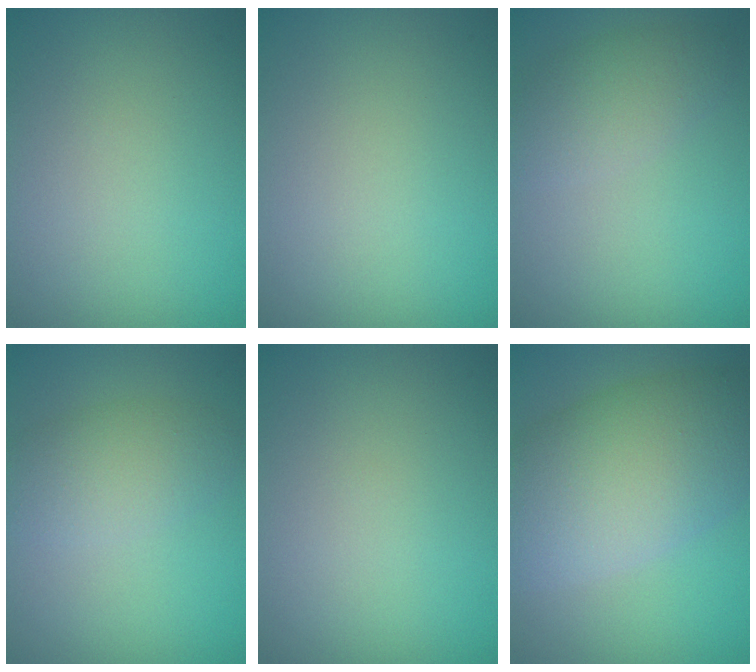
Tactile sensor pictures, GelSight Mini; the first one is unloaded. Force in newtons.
{"total": 0.0}
{"total": 3.1, "press": 3.1, "slide": 0.1}
{"total": 3.5, "press": 3.5, "slide": 0.2}
{"total": 0.0}
{"total": 9.9, "press": 9.9, "slide": 0.4}